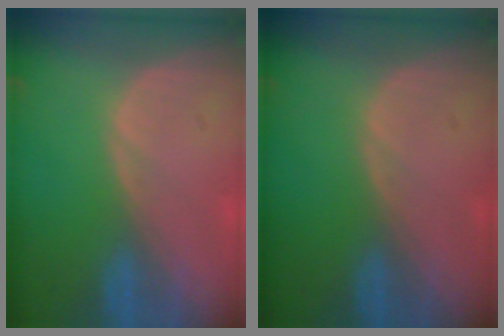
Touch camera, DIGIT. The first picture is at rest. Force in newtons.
{"total": 0.0}